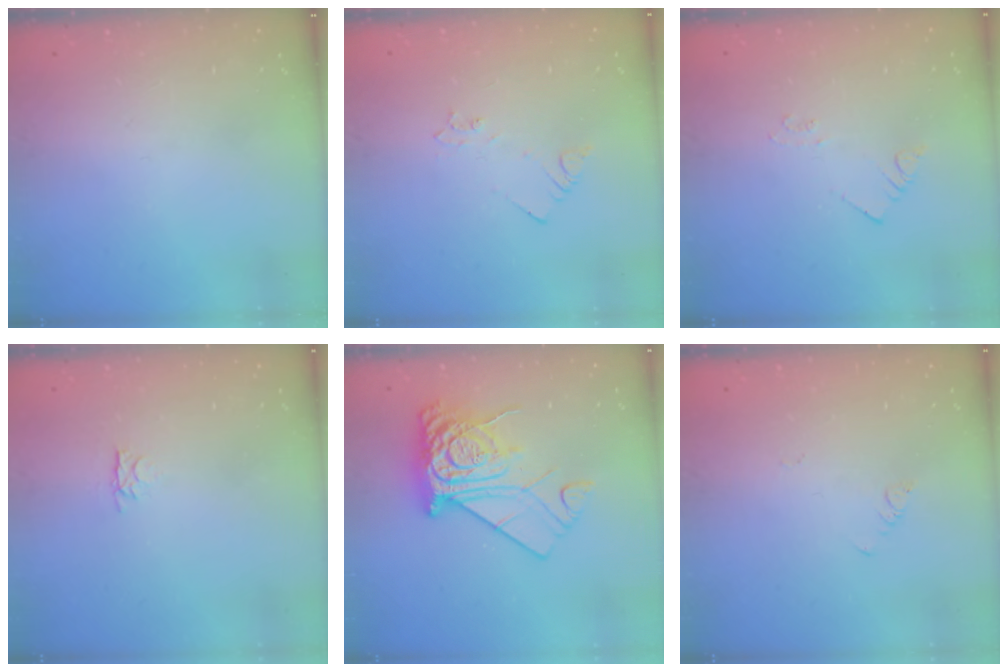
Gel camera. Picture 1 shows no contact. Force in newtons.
{"total": 2.1, "press": 2.1, "slide": 0.3}
{"total": 2.1, "press": 2.1, "slide": 0.3}
{"total": 2.8, "press": 2.7, "slide": 0.4}
{"total": 15.6, "press": 15.5, "slide": 1.9}
{"total": 1.9, "press": 1.9, "slide": 0.4}